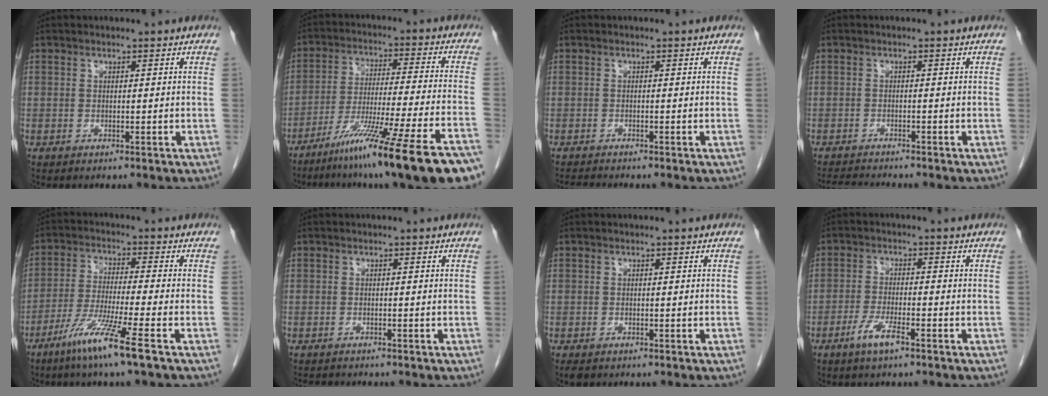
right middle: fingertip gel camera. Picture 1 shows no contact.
{"total": 21.0, "force": [-15.0, -1.3, 14.6], "torque": [-0.191, -0.038, -0.238]}
{"total": 1.7, "force": [-1.6, -0.4, 0.3], "torque": [-0.009, -0.009, -0.031]}
{"total": 4.3, "force": [-4.2, -0.1, 1.1], "torque": [-0.019, -0.016, -0.069]}
{"total": 9.1, "force": [-5.4, -1.3, 7.2], "torque": [-0.144, -0.031, -0.106]}
{"total": 2.4, "force": [-2.1, 0.9, 0.7], "torque": [-0.012, -0.005, -0.027]}
{"total": 1.2, "force": [-0.9, 0.7, 0.5], "torque": [-0.013, -0.002, -0.010]}
{"total": 4.1, "force": [-2.5, 0.4, 3.2], "torque": [-0.068, -0.004, -0.046]}